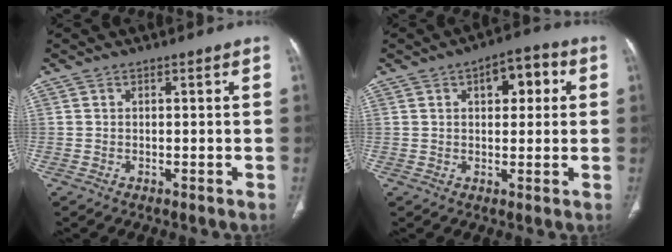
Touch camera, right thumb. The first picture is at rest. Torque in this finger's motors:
{"motor_torque": [-0.24, 0.37, -0.23, 0.28, 0.13]}